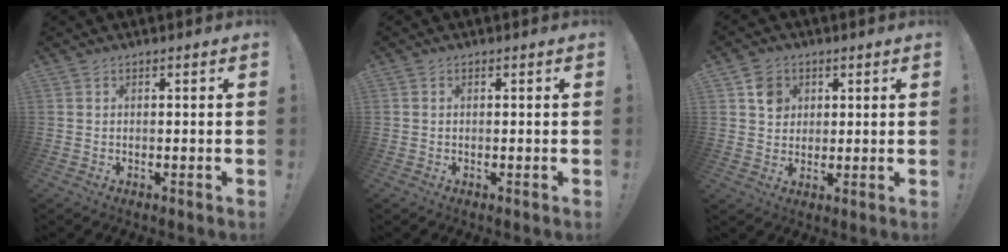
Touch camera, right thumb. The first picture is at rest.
{"total": 0.0}
{"total": 6.7, "force": [2.5, 5.9, 1.9], "torque": [-0.012, -0.007, 0.048]}